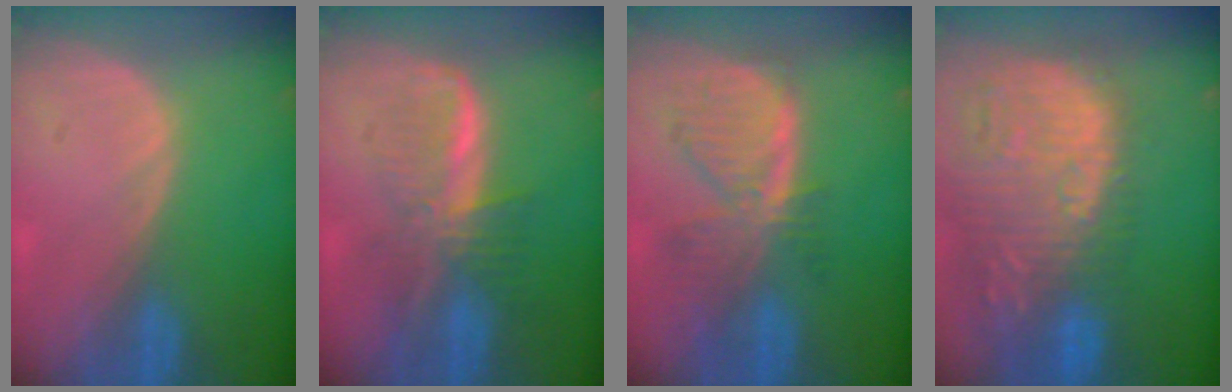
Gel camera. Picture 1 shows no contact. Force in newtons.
{"total": 6.8, "press": 6.4, "slide": 2.3}
{"total": 8.1, "press": 7.0, "slide": 4.0}
{"total": 15.6, "press": 13.1, "slide": 8.5}